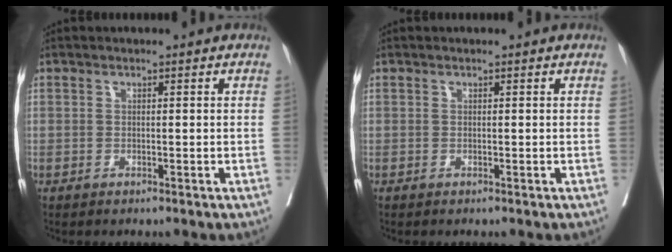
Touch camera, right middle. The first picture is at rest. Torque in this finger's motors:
{"motor_torque": [0.12, -0.07, 0.01, -0.01]}